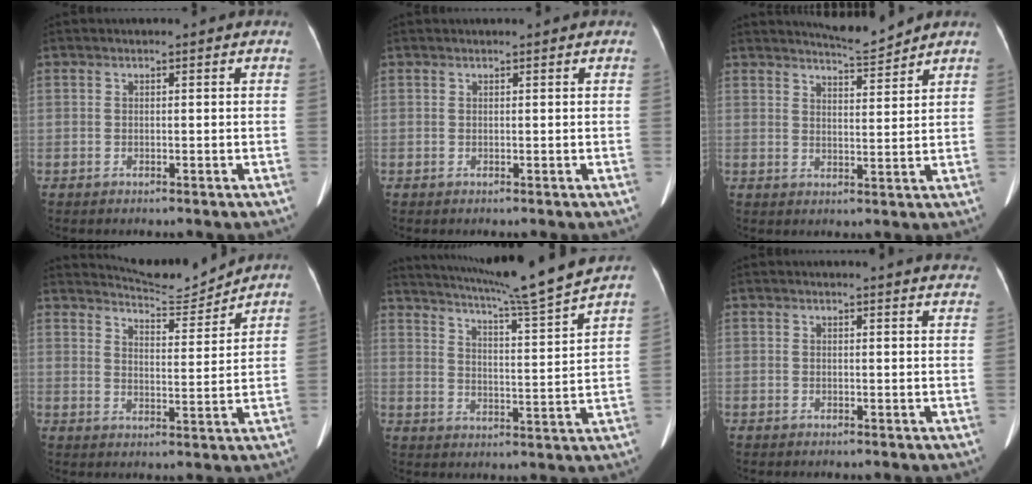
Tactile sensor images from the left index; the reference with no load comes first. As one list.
[{"total": 0.8, "force": [0.8, 0.0, 0.2], "torque": [-0.005, 0.015, 0.015]}, {"total": 5.0, "force": [4.9, -0.5, 0.7], "torque": [-0.020, -0.011, 0.079]}, {"total": 7.4, "force": [7.4, -0.8, -0.3], "torque": [-0.010, -0.014, 0.118]}, {"total": 16.4, "force": [14.7, -2.5, 6.9], "torque": [-0.123, -0.034, 0.209]}, {"total": 11.0, "force": [10.6, 1.1, 2.5], "torque": [-0.010, -0.021, 0.094]}]